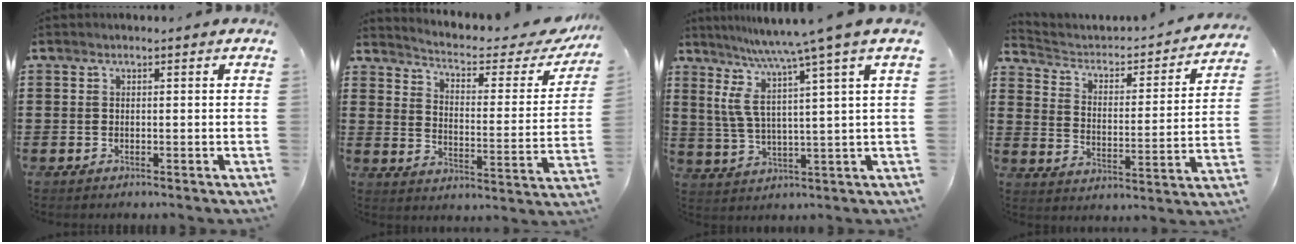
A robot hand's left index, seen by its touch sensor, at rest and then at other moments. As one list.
[{"total": 3.8, "force": [3.0, 0.8, 2.1], "torque": [-0.060, -0.024, 0.042]}, {"total": 8.4, "force": [5.5, -1.1, 6.2], "torque": [-0.144, -0.037, 0.083]}, {"total": 2.4, "force": [1.7, 1.5, 1.0], "torque": [-0.036, -0.019, 0.017]}]